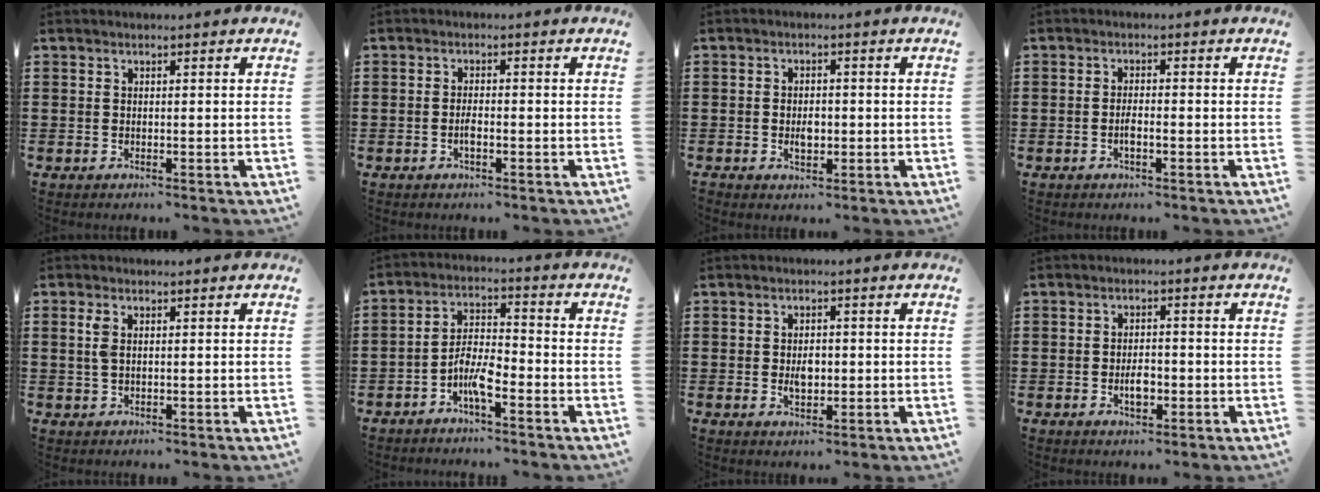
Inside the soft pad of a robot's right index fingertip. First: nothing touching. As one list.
[{"total": 2.0, "force": [-0.7, 0.6, 1.7], "torque": [-0.033, 0.000, -0.012]}, {"total": 2.3, "force": [-0.4, 1.5, 1.8], "torque": [-0.027, -0.001, -0.009]}, {"total": 2.1, "force": [-0.8, 0.6, 1.9], "torque": [-0.042, -0.002, -0.016]}, {"total": 2.2, "force": [0.5, 1.0, 1.9], "torque": [-0.050, 0.002, 0.006]}, {"total": 5.2, "force": [-3.1, 1.5, 3.9], "torque": [-0.088, 0.005, -0.063]}, {"total": 2.9, "force": [-0.1, 1.7, 2.3], "torque": [-0.038, 0.002, -0.004]}, {"total": 3.4, "force": [-1.0, 1.6, 2.8], "torque": [-0.052, 0.004, -0.018]}]